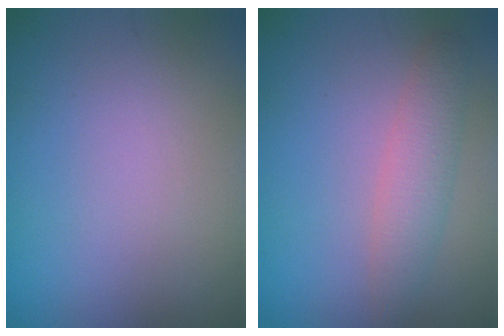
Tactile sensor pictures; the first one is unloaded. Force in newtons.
{"total": 2.8, "press": 2.8, "slide": 0.1}